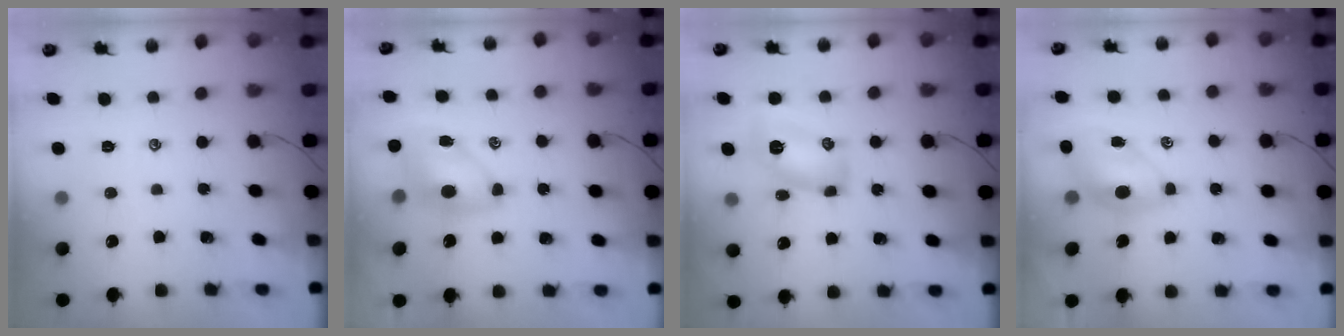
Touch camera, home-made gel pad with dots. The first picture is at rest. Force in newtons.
{"total": 7.2, "press": 7.1, "slide": 0.9}
{"total": 9.7, "press": 9.6, "slide": 1.2}
{"total": 6.8, "press": 6.7, "slide": 1.2}